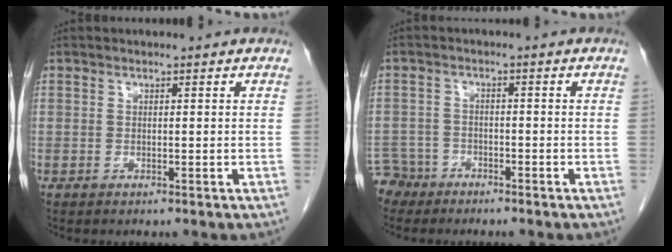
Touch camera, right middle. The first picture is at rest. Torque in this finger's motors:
{"motor_torque": [1.14, -1.00, 0.13, -0.06]}